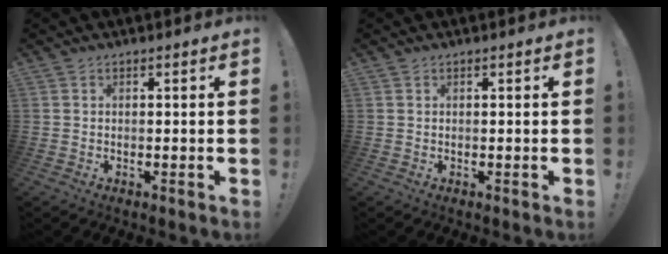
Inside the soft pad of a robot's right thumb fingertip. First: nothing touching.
{"total": 0.0}